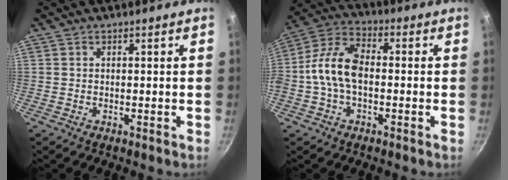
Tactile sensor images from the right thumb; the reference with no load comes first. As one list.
[{"total": 11.2, "force": [-1.1, 6.7, 8.9], "torque": [-0.164, 0.039, -0.037]}]